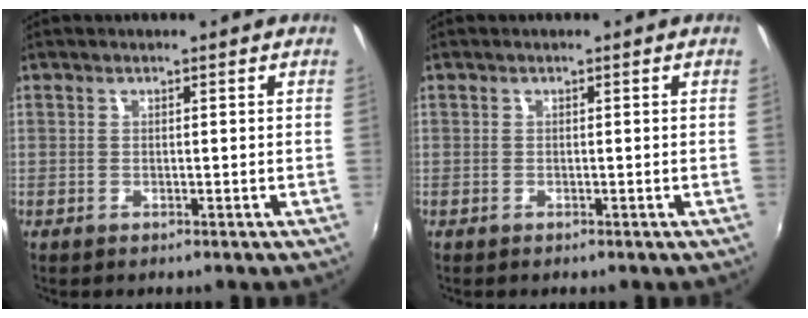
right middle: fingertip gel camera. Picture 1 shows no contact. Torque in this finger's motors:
{"motor_torque": [0.53, -0.81, 0.12, -0.03]}